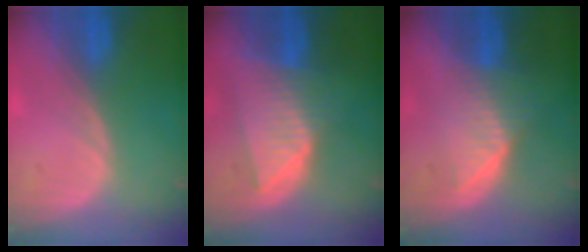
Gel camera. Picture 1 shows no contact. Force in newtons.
{"total": 8.4, "press": 7.6, "slide": 3.7}
{"total": 6.4, "press": 6.0, "slide": 2.2}